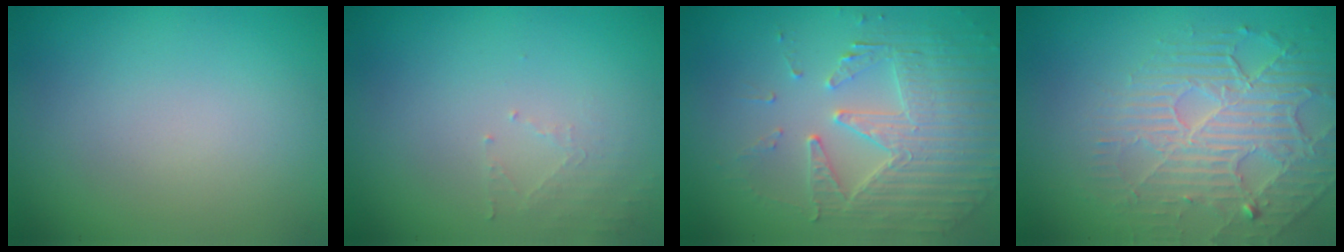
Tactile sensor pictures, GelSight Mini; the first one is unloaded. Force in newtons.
{"total": 1.4, "press": 1.3, "slide": 0.3}
{"total": 5.2, "press": 4.5, "slide": 2.6}
{"total": 4.4, "press": 4.0, "slide": 1.7}